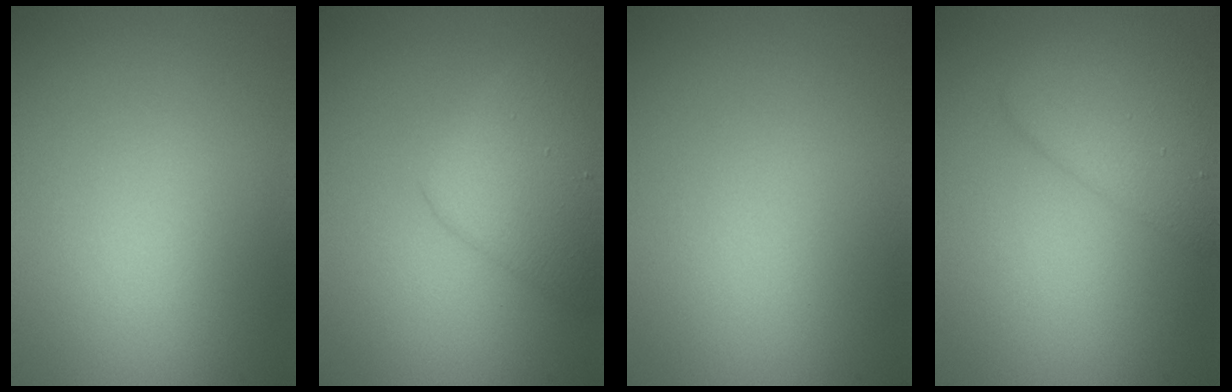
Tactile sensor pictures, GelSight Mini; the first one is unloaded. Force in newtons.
{"total": 4.4, "press": 4.4, "slide": 0.2}
{"total": 0.0}
{"total": 4.2, "press": 4.2, "slide": 0.1}